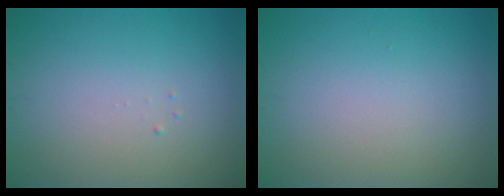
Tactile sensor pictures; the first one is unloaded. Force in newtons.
{"total": 0.0}